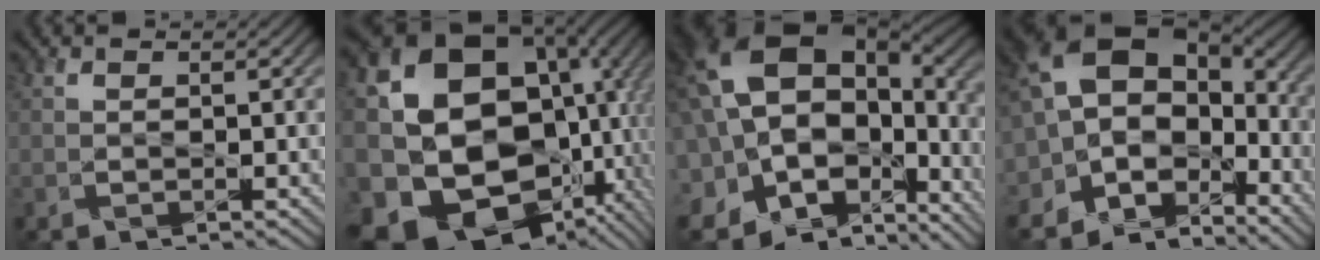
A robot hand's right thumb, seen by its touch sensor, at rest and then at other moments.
{"total": 19.6, "force": [-2.1, 15.3, 12.0], "torque": [-0.271, -0.046, 0.002]}
{"total": 17.4, "force": [0.6, 12.9, 11.6], "torque": [-0.241, -0.030, 0.058]}
{"total": 12.6, "force": [-1.7, 9.8, 7.7], "torque": [-0.150, -0.026, -0.006]}